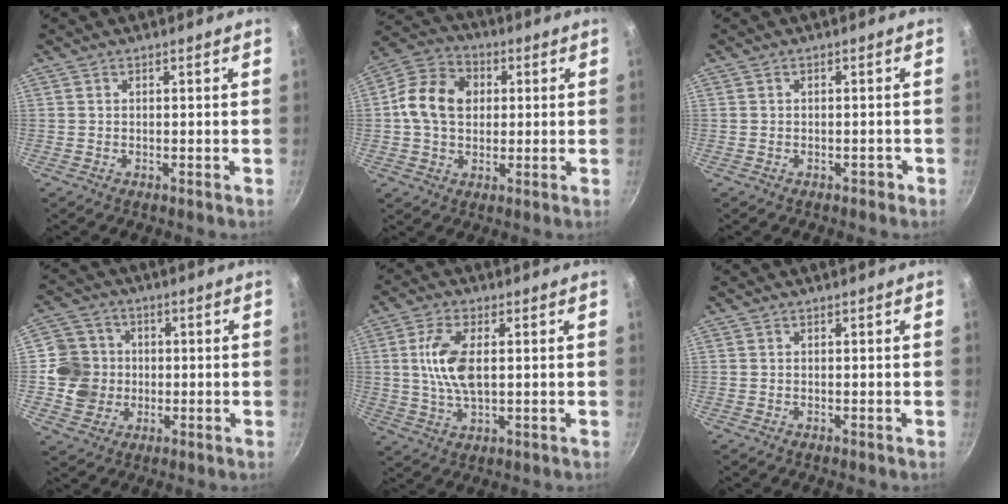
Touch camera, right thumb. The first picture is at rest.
{"total": 12.3, "force": [1.3, 9.4, 7.8], "torque": [-0.128, 0.019, 0.015]}
{"total": 1.1, "force": [-0.7, 0.8, 0.3], "torque": [-0.001, 0.005, -0.012]}
{"total": 10.1, "force": [-0.6, 9.5, 3.4], "torque": [-0.037, 0.015, -0.012]}
{"total": 9.2, "force": [1.2, 4.3, 8.1], "torque": [-0.172, -0.003, 0.025]}
{"total": 0.0}